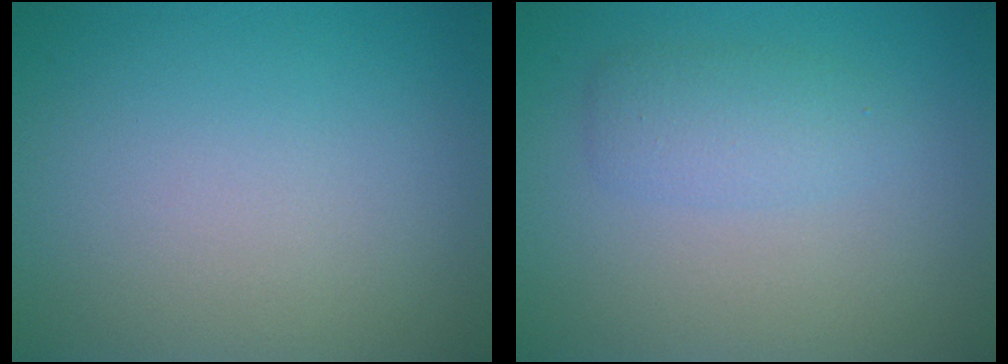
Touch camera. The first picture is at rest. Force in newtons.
{"total": 2.3, "press": 2.2, "slide": 0.2}